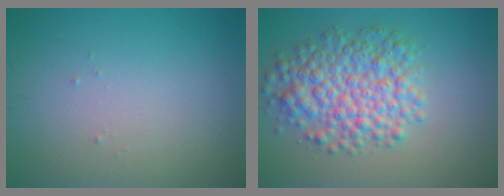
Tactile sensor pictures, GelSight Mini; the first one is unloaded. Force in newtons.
{"total": 6.8, "press": 6.8, "slide": 0.2}